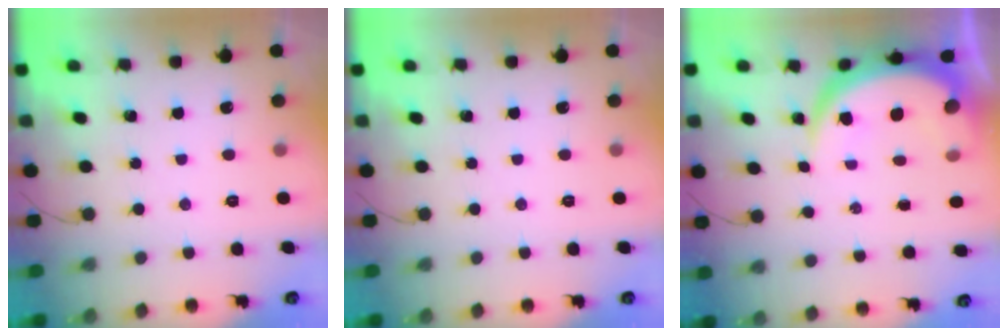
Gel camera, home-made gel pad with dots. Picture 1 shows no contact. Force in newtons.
{"total": 0.0}
{"total": 10.2, "press": 10.2, "slide": 1.0}